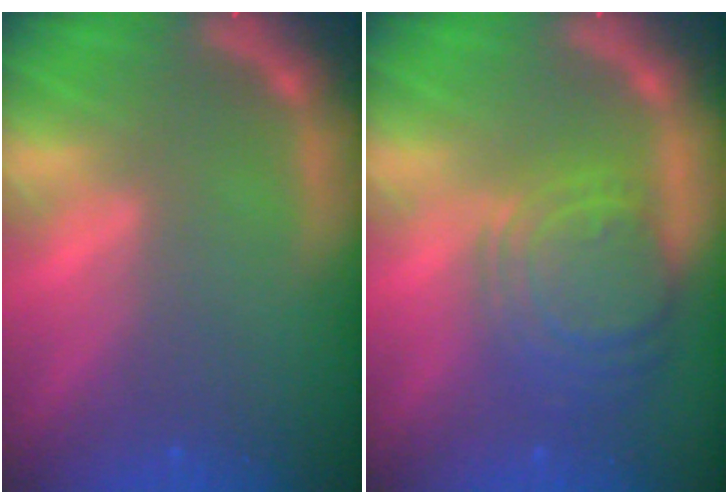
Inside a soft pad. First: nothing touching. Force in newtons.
{"total": 8.1}